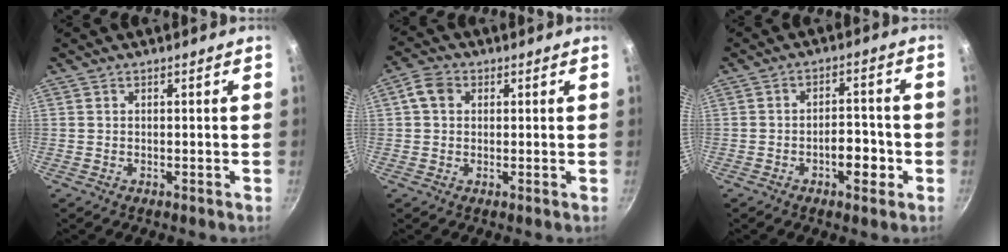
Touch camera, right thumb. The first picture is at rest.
{"total": 4.2, "force": [1.0, 3.3, 2.4], "torque": [-0.035, 0.007, 0.007]}
{"total": 6.0, "force": [-2.4, 3.1, 4.6], "torque": [-0.043, 0.023, -0.036]}